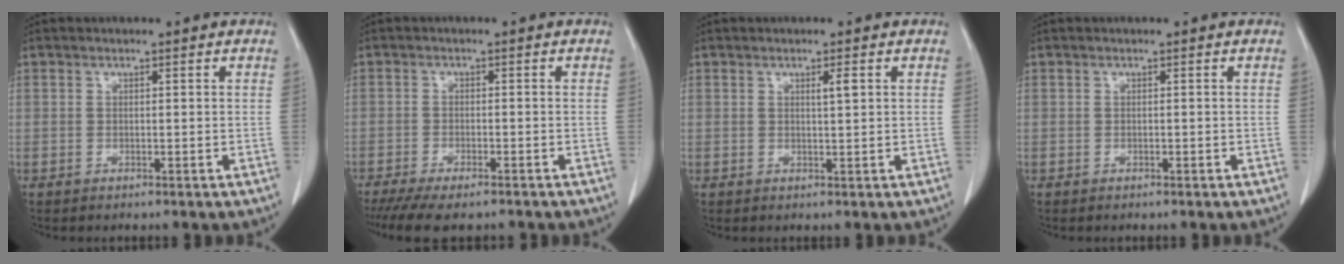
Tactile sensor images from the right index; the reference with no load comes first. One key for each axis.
{"total": 9.7, "fx": -7.9, "fy": 2.4, "fz": 5.0, "tx": -0.069, "ty": -0.009, "tz": -0.117}
{"total": 1.6, "fx": 0.7, "fy": 0.1, "fz": 1.4, "tx": -0.024, "ty": -0.002, "tz": 0.011}
{"total": 0.0}